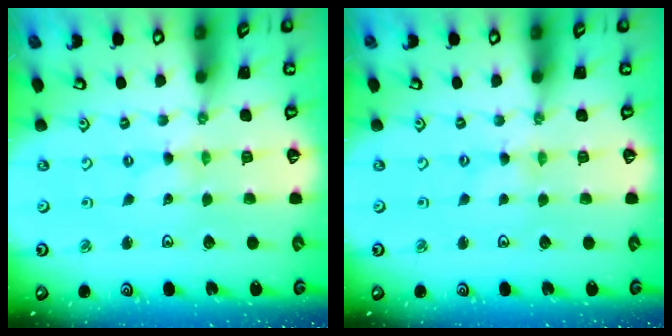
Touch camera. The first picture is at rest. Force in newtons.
{"total": 0.0}